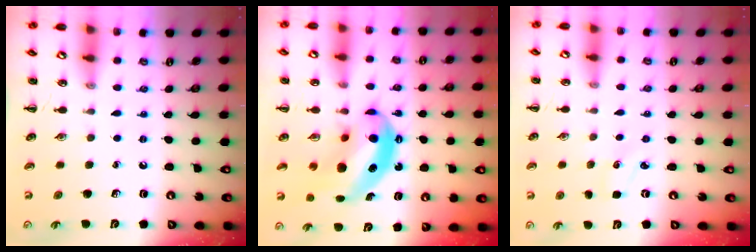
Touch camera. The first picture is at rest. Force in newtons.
{"total": 11.3, "press": 10.9, "slide": 2.9}
{"total": 2.7, "press": 2.6, "slide": 0.8}